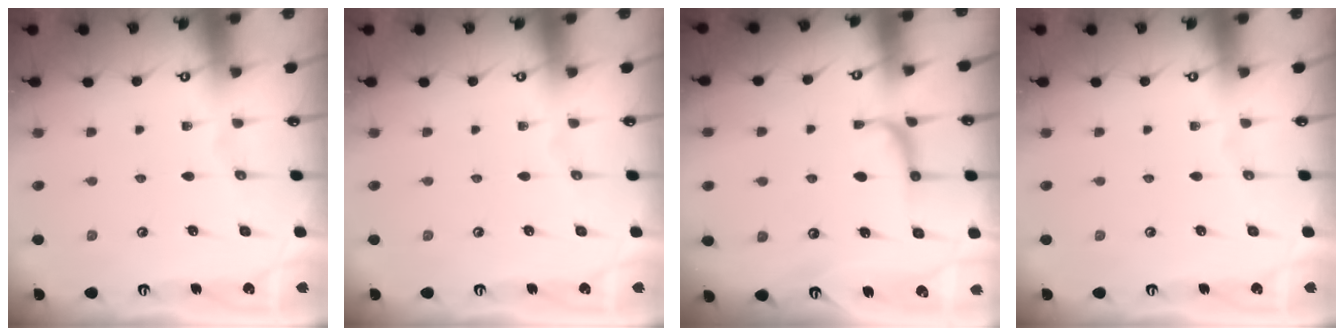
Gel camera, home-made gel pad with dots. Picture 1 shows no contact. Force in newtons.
{"total": 0.0}
{"total": 1.1, "press": 0.9, "slide": 0.7}
{"total": 0.0}